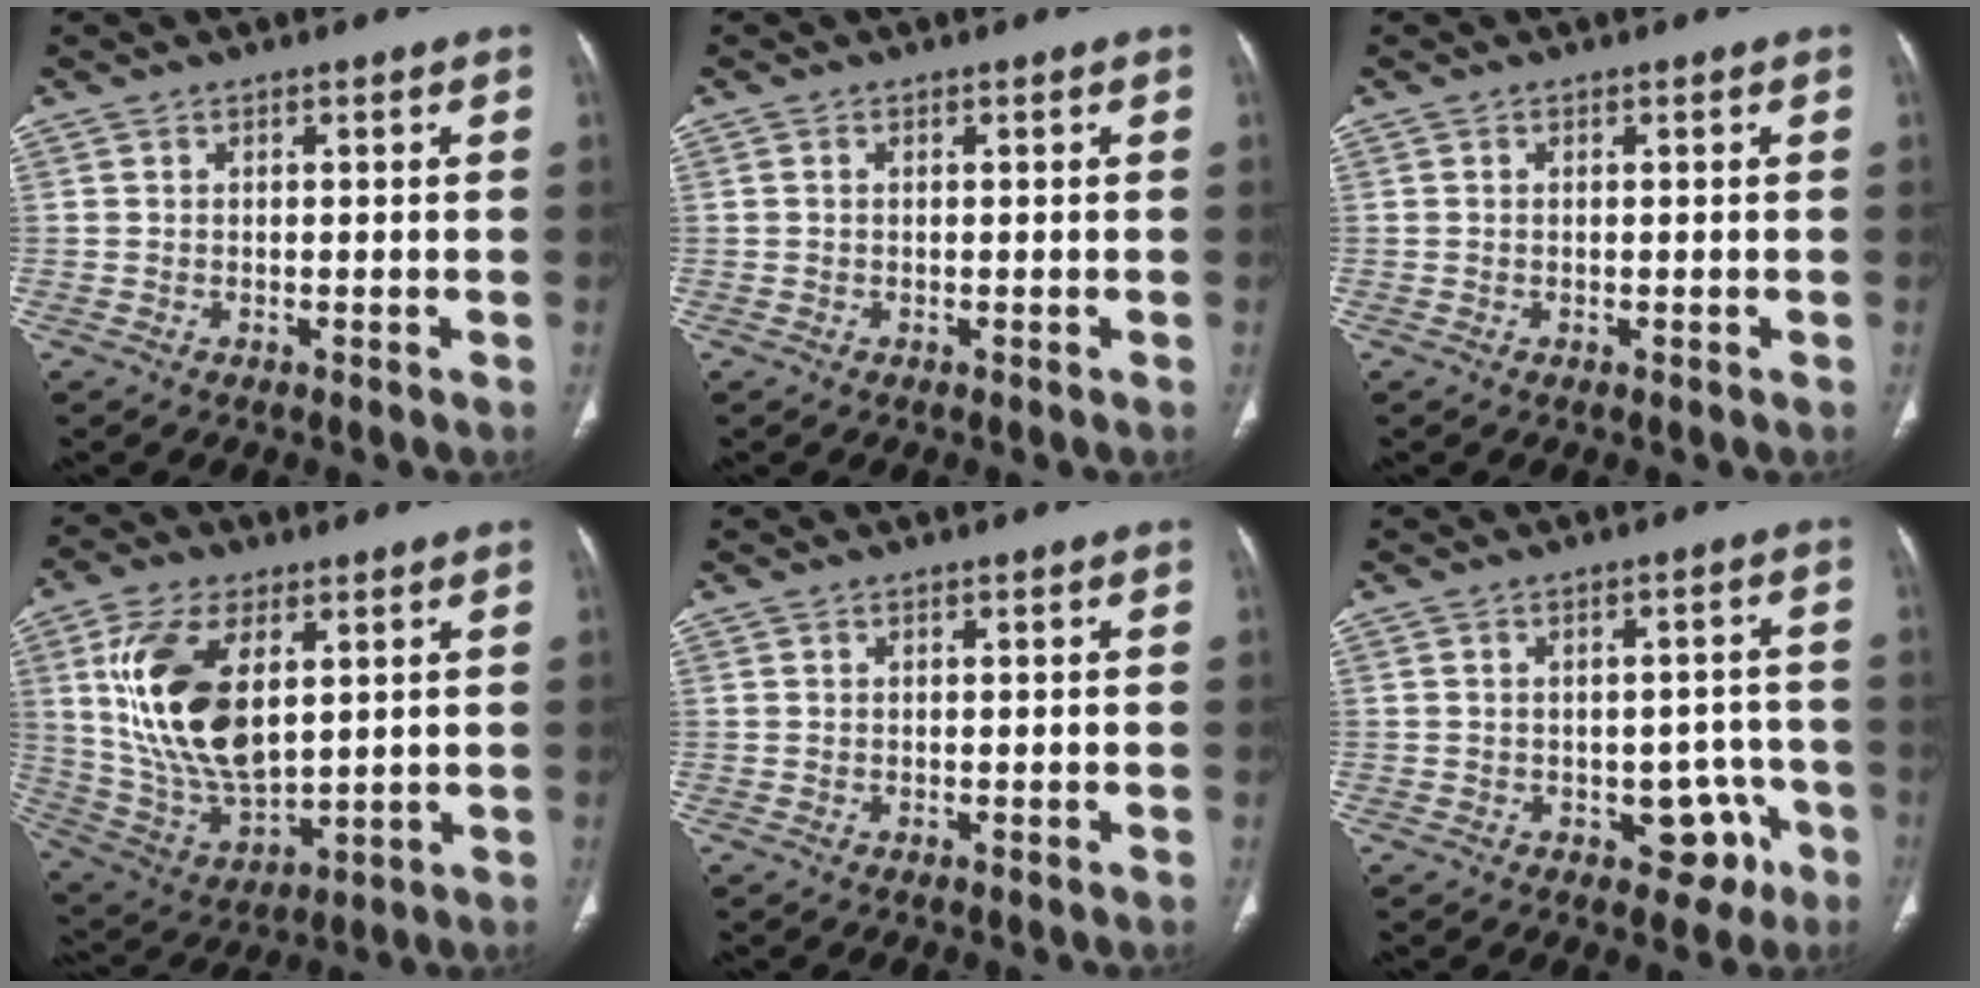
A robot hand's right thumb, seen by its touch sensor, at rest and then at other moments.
{"total": 0.0}
{"total": 0.0}
{"total": 18.7, "force": [4.9, 10.0, 15.1], "torque": [-0.281, -0.021, 0.104]}
{"total": 0.0}
{"total": 6.8, "force": [-3.1, 4.7, 3.9], "torque": [-0.010, 0.029, -0.033]}